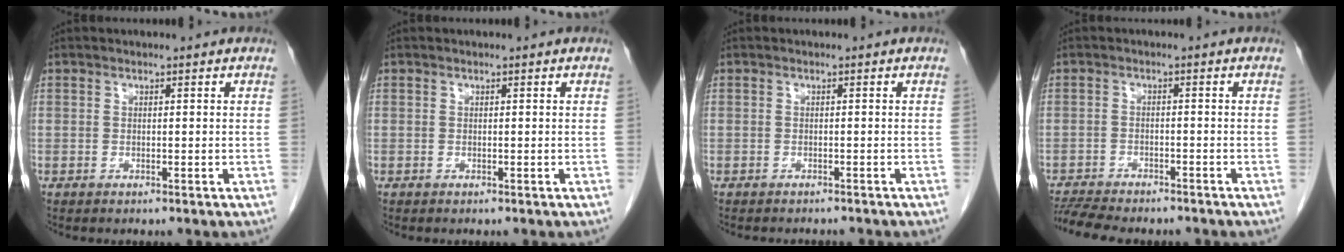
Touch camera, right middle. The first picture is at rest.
{"total": 0.0}
{"total": 3.9, "force": [-3.7, 0.7, 1.2], "torque": [-0.011, -0.003, -0.045]}
{"total": 10.4, "force": [-9.3, 2.0, 4.1], "torque": [-0.073, -0.006, -0.138]}